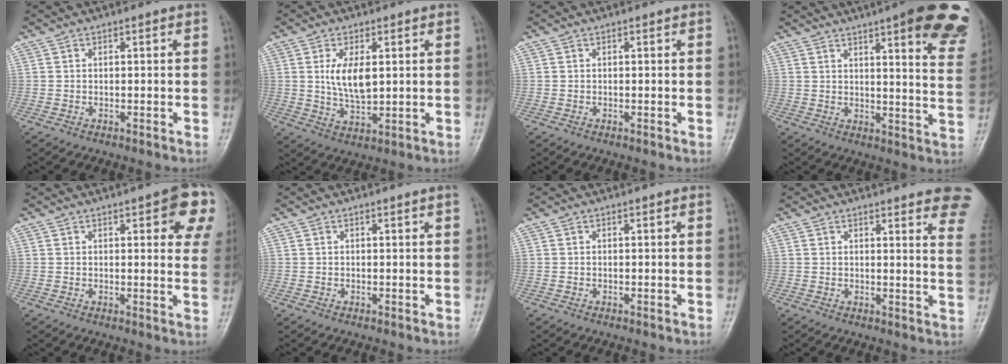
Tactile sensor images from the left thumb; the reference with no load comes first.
{"total": 7.0, "force": [1.5, 3.3, 6.0], "torque": [-0.105, -0.016, 0.033]}
{"total": 0.0}
{"total": 20.7, "force": [13.0, 4.3, 15.6], "torque": [-0.169, -0.046, 0.145]}
{"total": 9.9, "force": [4.2, 3.3, 8.3], "torque": [-0.064, -0.011, 0.042]}
{"total": 0.7, "force": [0.3, -0.2, 0.5], "torque": [-0.016, -0.003, 0.007]}
{"total": 0.0}
{"total": 13.0, "force": [10.0, 2.4, 7.9], "torque": [-0.065, -0.041, 0.095]}